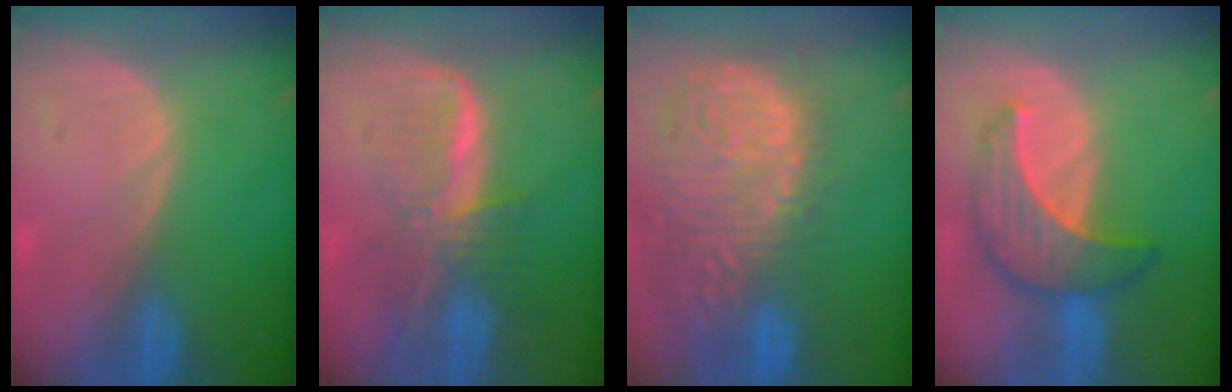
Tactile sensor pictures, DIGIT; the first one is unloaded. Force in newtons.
{"total": 7.6, "press": 6.8, "slide": 3.5}
{"total": 15.3, "press": 12.6, "slide": 8.6}
{"total": 7.7, "press": 7.7, "slide": 0.4}